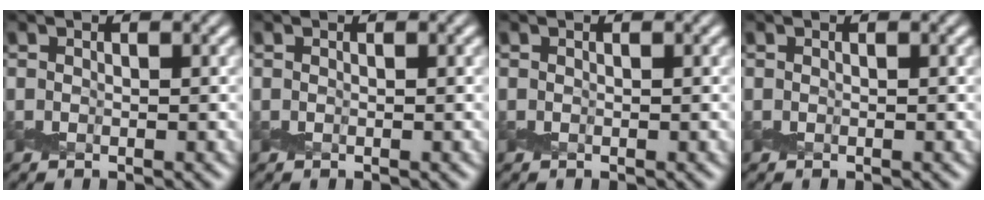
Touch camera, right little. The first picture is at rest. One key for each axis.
{"total": 0.0}
{"total": 0.0}
{"total": 0.0}